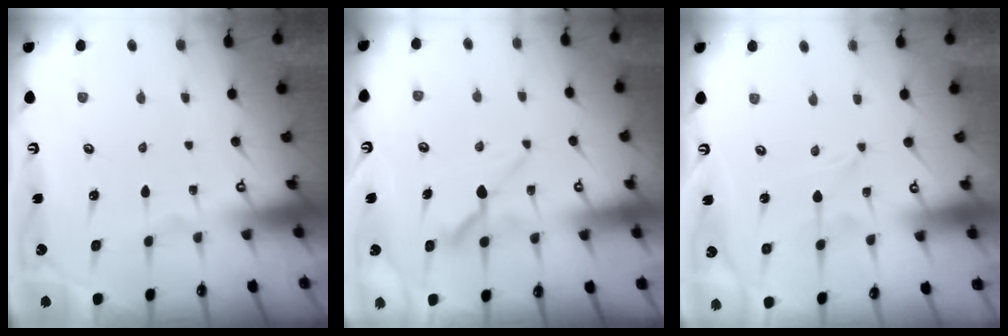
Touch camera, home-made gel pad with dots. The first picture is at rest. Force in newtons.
{"total": 7.1, "press": 7.1, "slide": 0.3}
{"total": 0.0}